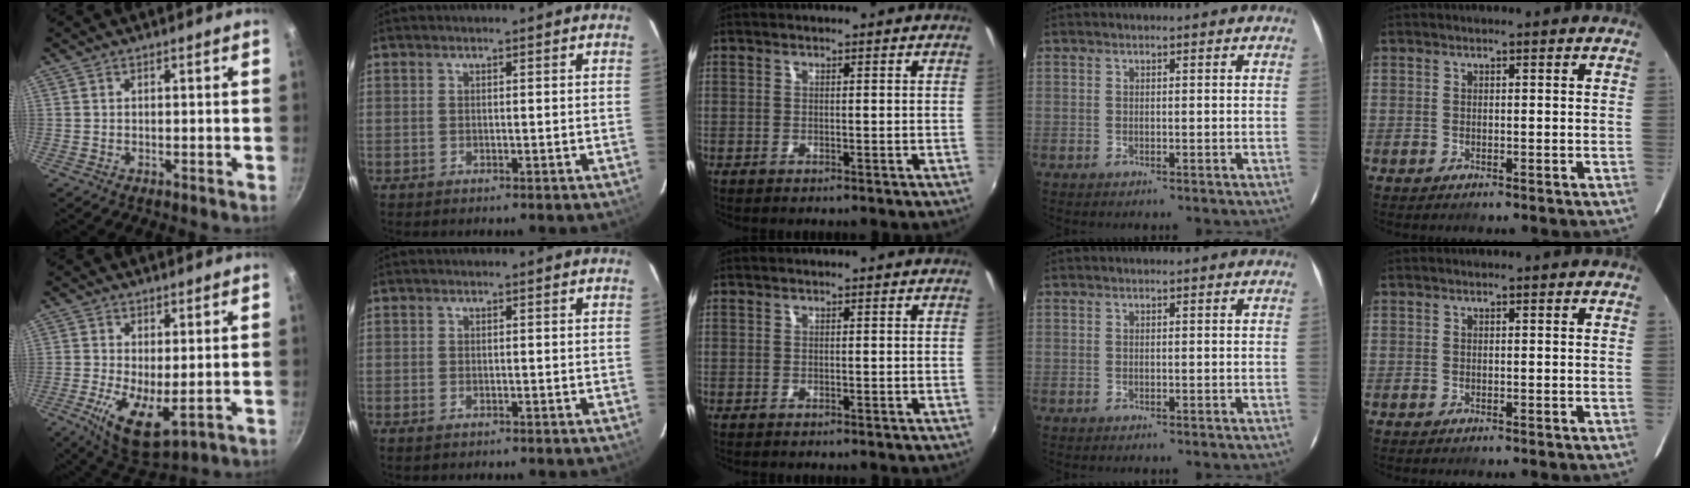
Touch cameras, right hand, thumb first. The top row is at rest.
{"thumb": {"total": 10.0, "force": [-1.3, 4.3, 8.9], "torque": [-0.156, -0.015, -0.010]}, "index": {"total": 1.3, "force": [-0.9, 0.6, 0.7], "torque": [-0.014, -0.003, -0.017]}}